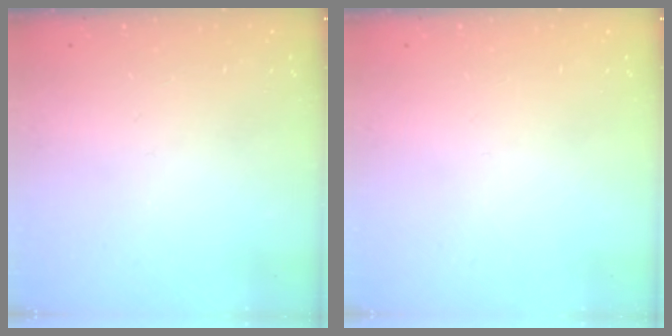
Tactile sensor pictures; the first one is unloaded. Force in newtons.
{"total": 0.0}